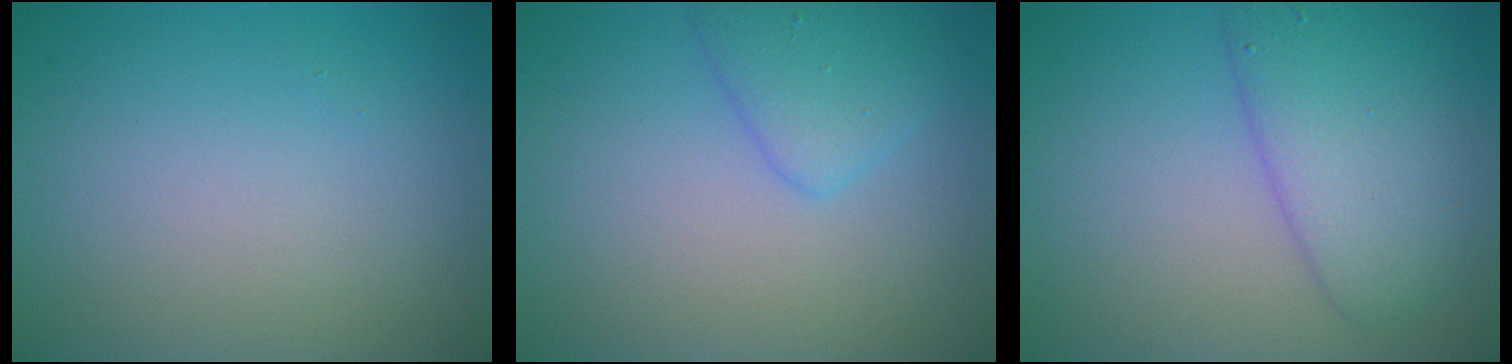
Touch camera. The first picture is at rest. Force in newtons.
{"total": 2.5, "press": 2.5, "slide": 0.1}
{"total": 5.0, "press": 5.0, "slide": 0.1}